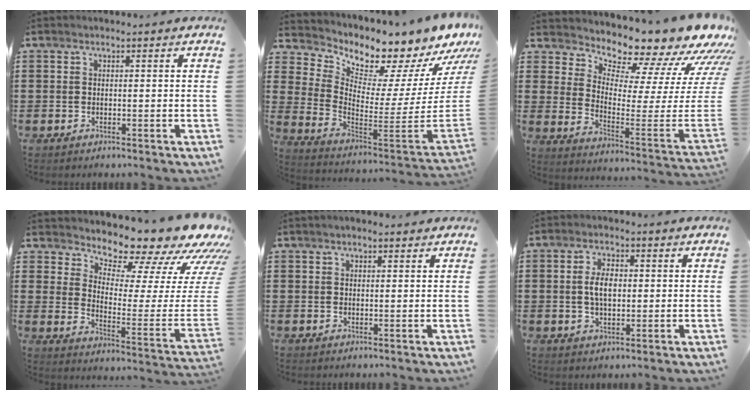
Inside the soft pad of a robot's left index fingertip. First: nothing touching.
{"total": 7.1, "force": [6.6, 1.5, 2.1], "torque": [-0.054, -0.084, 0.099]}
{"total": 10.3, "force": [9.9, 0.8, 2.6], "torque": [-0.060, -0.113, 0.161]}
{"total": 11.3, "force": [10.7, 1.6, 3.4], "torque": [-0.067, -0.112, 0.174]}
{"total": 1.6, "force": [1.3, 0.4, 0.9], "torque": [-0.018, 0.004, 0.022]}
{"total": 4.4, "force": [0.4, 2.3, 3.7], "torque": [-0.083, 0.007, 0.003]}